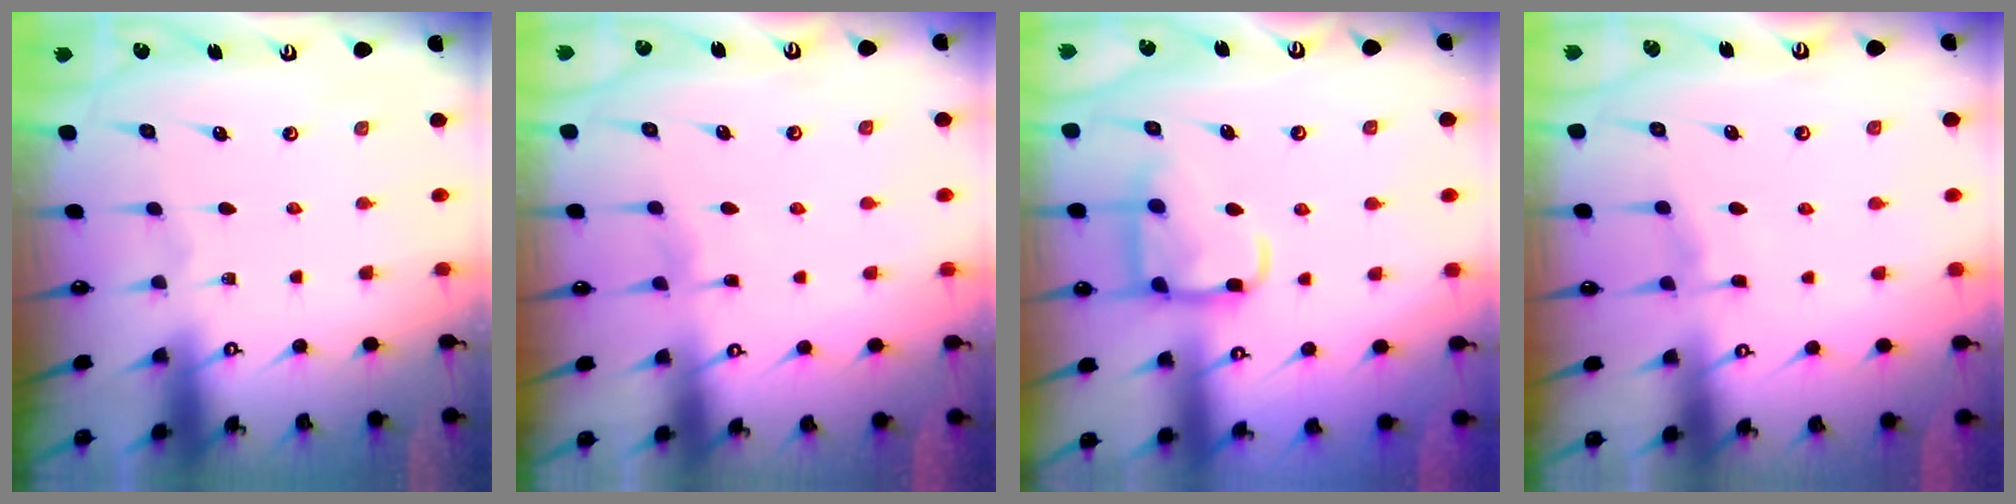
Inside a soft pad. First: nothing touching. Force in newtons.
{"total": 3.6, "press": 3.6, "slide": 0.3}
{"total": 12.9, "press": 12.8, "slide": 1.4}
{"total": 4.6, "press": 4.6, "slide": 0.6}